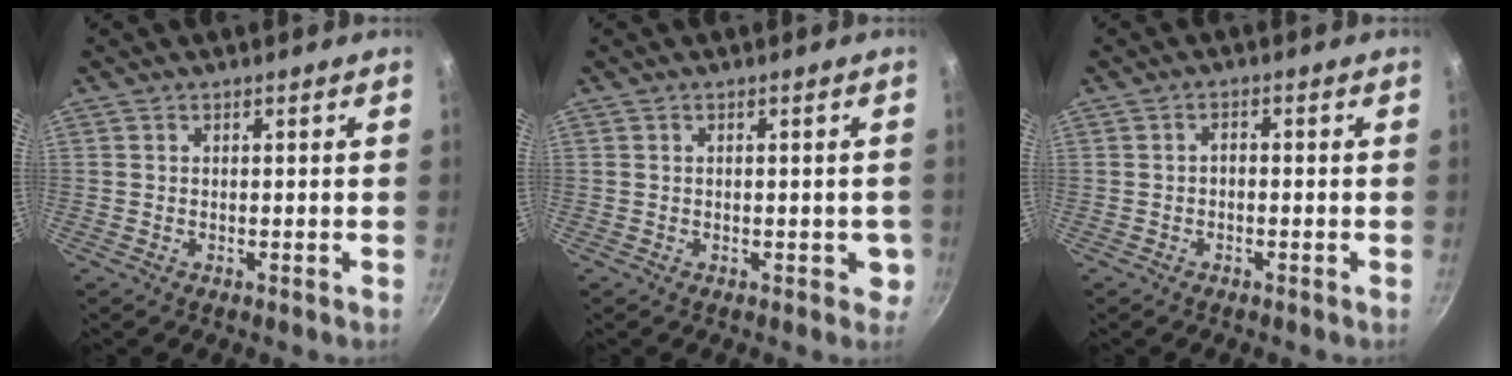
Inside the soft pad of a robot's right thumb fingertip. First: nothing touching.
{"total": 2.5, "force": [-0.4, 1.8, 1.7], "torque": [-0.001, 0.005, -0.006]}
{"total": 1.3, "force": [-0.7, 0.7, 0.9], "torque": [-0.015, 0.010, -0.014]}